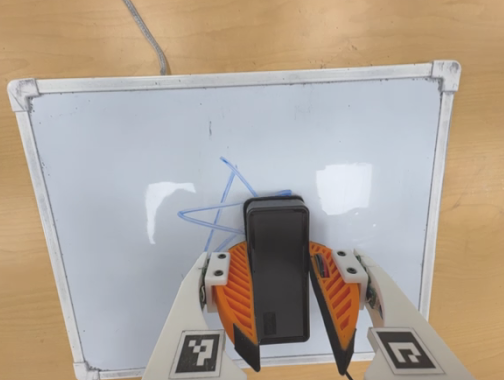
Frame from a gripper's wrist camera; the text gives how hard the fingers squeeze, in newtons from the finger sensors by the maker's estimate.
{"total": 12.4, "left": 13.5, "right": 11.3}